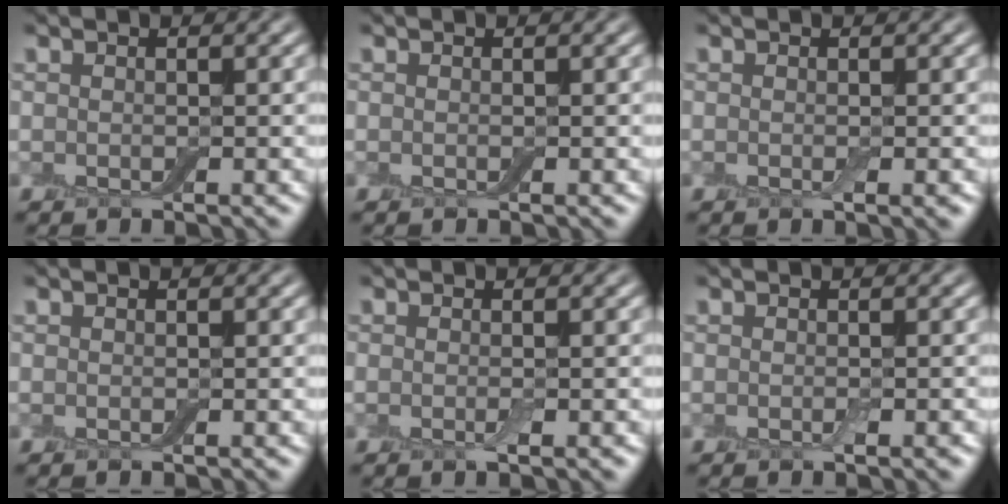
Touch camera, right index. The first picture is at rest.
{"total": 0.0}
{"total": 0.7, "force": [-0.1, 0.1, 0.7], "torque": [-0.012, -0.003, -0.002]}
{"total": 0.0}
{"total": 1.0, "force": [-0.2, 0.1, 0.9], "torque": [-0.018, -0.004, -0.005]}
{"total": 0.8, "force": [-0.4, 0.1, 0.7], "torque": [-0.012, -0.002, -0.006]}